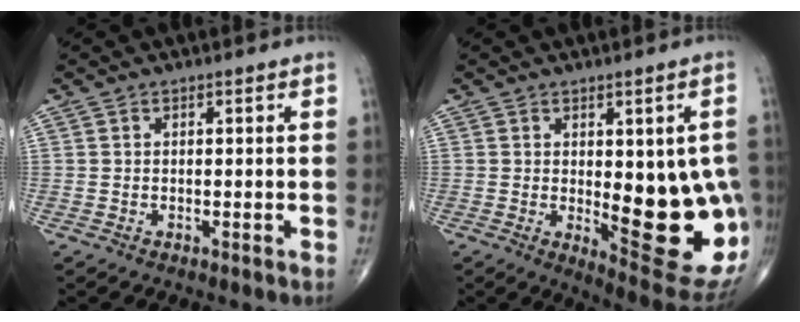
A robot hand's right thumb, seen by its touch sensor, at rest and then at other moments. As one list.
[{"total": 18.0, "force": [-1.6, 6.9, 16.5], "torque": [-0.175, -0.023, 0.004]}]